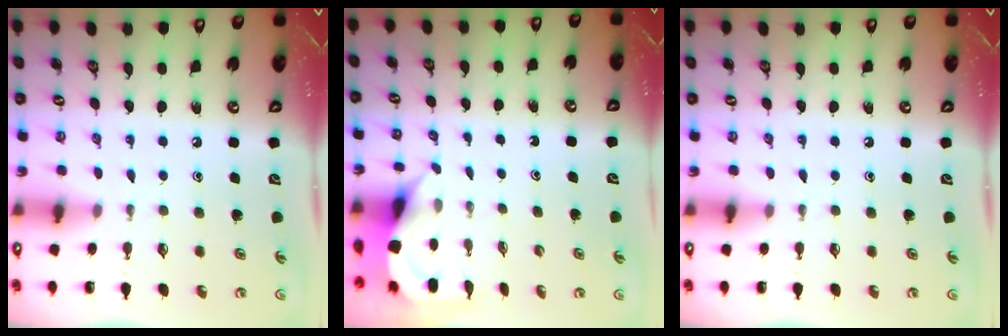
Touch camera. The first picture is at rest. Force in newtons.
{"total": 4.5, "press": 4.5, "slide": 0.2}
{"total": 0.0}